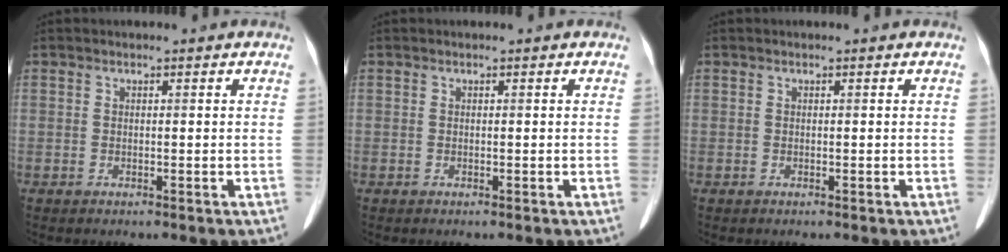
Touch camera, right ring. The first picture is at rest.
{"total": 0.0}
{"total": 0.0}